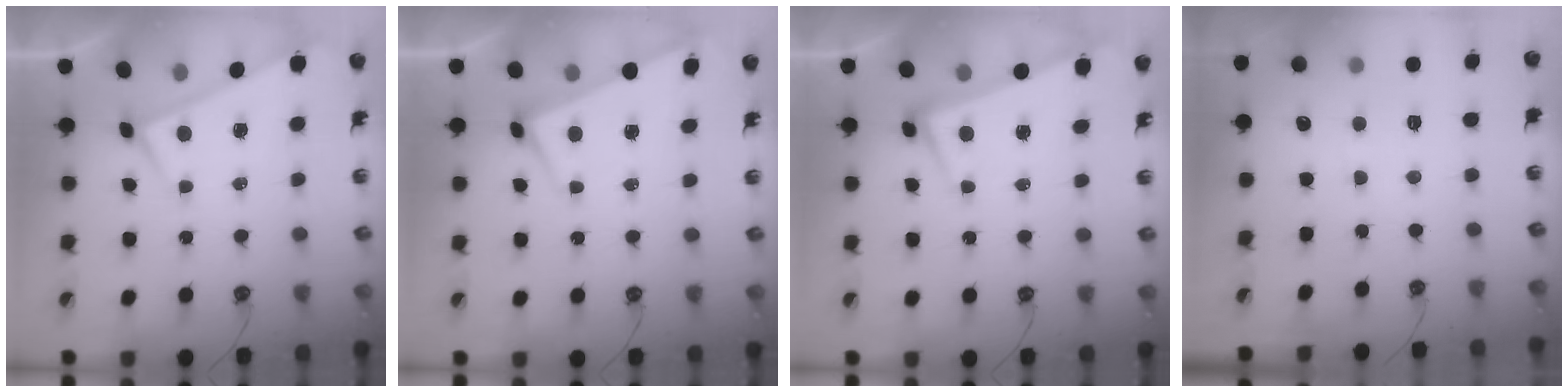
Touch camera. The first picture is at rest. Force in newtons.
{"total": 1.0, "press": 0.9, "slide": 0.4}
{"total": 1.4, "press": 1.1, "slide": 0.8}
{"total": 2.9, "press": 2.8, "slide": 0.5}